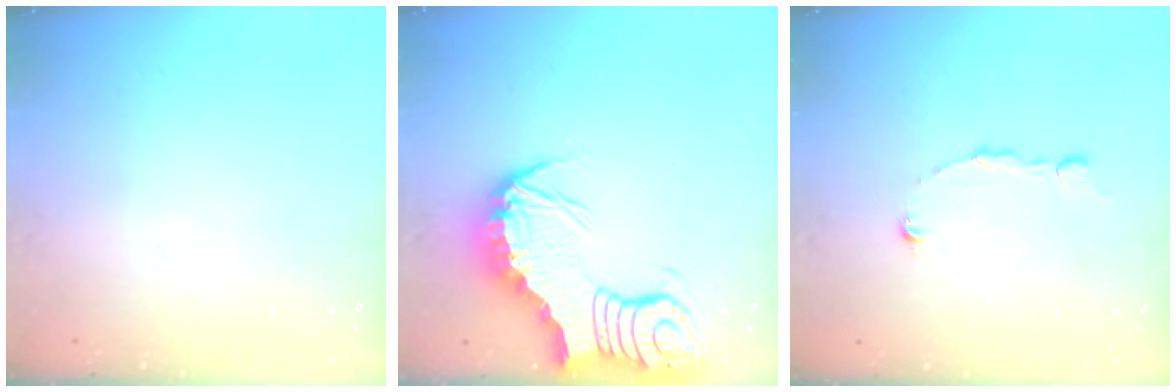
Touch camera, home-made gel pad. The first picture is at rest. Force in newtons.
{"total": 10.0, "press": 10.0, "slide": 0.9}
{"total": 2.8, "press": 2.8, "slide": 0.2}